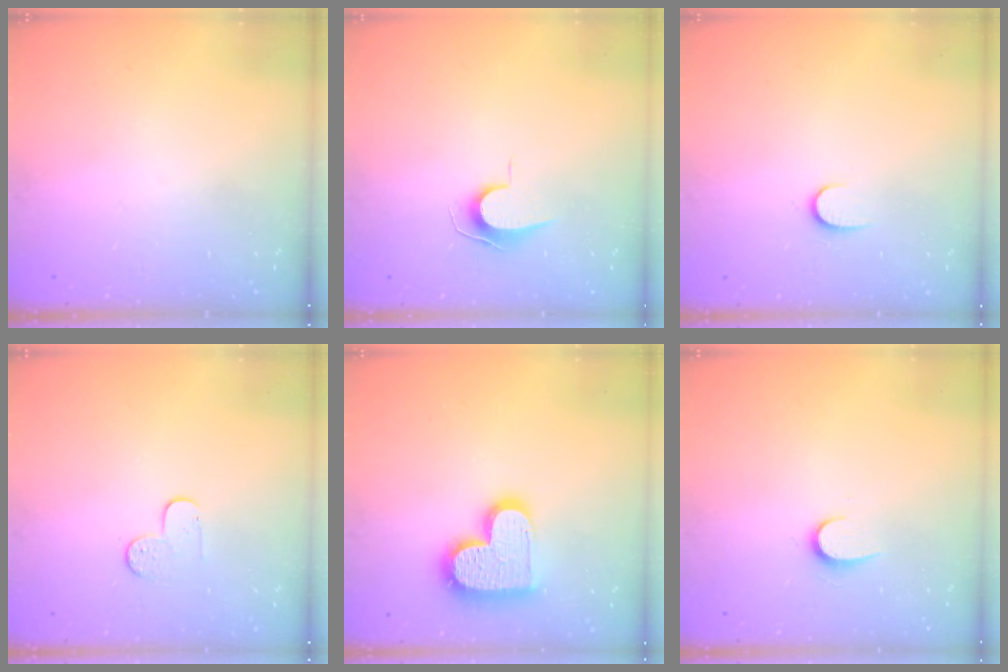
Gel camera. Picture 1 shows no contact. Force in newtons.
{"total": 7.0, "press": 7.0, "slide": 0.6}
{"total": 5.7, "press": 5.7, "slide": 0.5}
{"total": 5.8, "press": 5.7, "slide": 0.6}
{"total": 16.0, "press": 16.0, "slide": 1.1}
{"total": 5.6, "press": 5.5, "slide": 0.6}